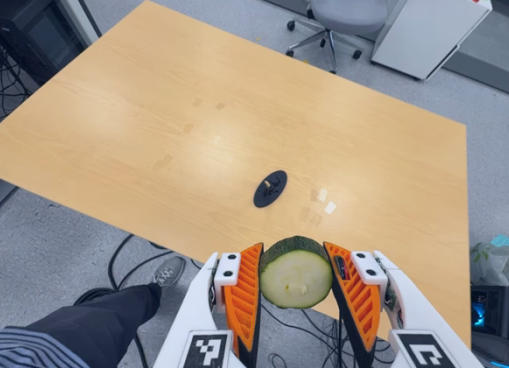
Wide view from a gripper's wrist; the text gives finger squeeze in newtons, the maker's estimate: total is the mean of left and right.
{"total": 10.4, "left": 9.9, "right": 10.9}